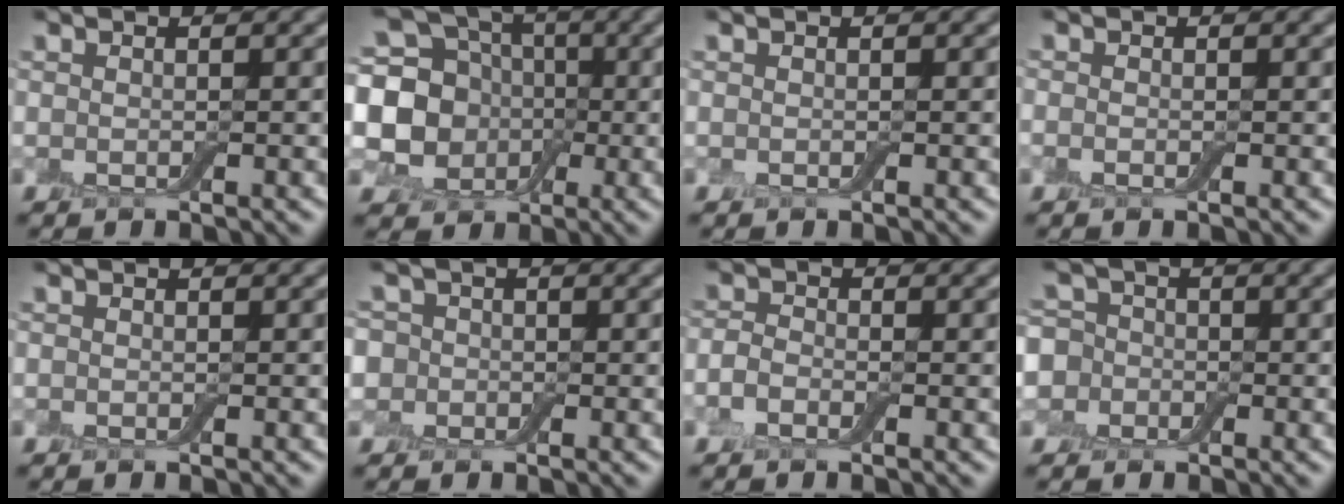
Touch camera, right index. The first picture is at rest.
{"total": 8.7, "force": [0.0, 7.5, 4.3], "torque": [-0.077, -0.018, -0.015]}
{"total": 0.0}
{"total": 0.6, "force": [-0.2, 0.4, 0.4], "torque": [-0.009, 0.000, -0.007]}
{"total": 0.0}
{"total": 4.0, "force": [0.5, 3.7, 1.4], "torque": [-0.012, 0.026, -0.033]}
{"total": 1.7, "force": [-0.8, 1.1, 1.0], "torque": [-0.022, 0.002, -0.022]}
{"total": 5.9, "force": [-0.6, 5.5, 1.9], "torque": [-0.036, 0.034, -0.061]}